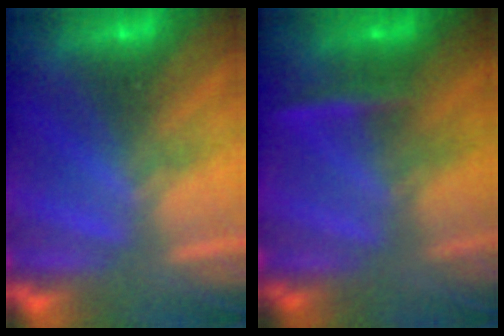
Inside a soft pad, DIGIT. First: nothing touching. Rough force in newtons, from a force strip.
{"total": 2.3}